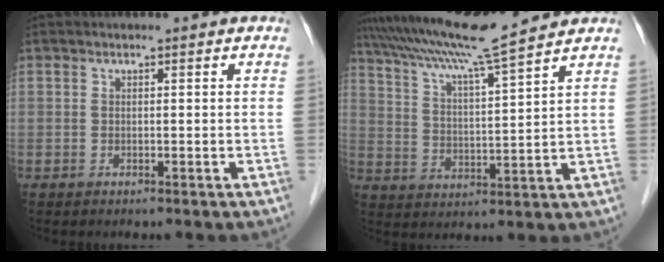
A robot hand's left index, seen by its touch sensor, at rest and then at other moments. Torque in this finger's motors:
{"motor_torque": [0.79, -1.23, 0.73, 0.21]}